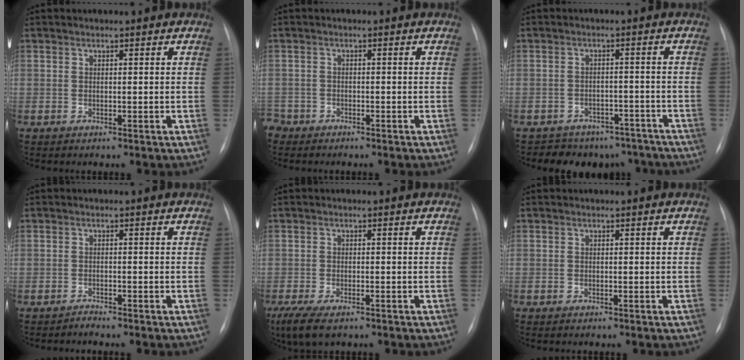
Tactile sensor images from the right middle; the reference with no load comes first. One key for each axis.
{"total": 2.8, "fx": -2.3, "fy": 1.6, "fz": -0.3, "tx": 0.006, "ty": 0.003, "tz": -0.048}
{"total": 9.1, "fx": -7.5, "fy": 5.1, "fz": 0.4, "tx": 0.011, "ty": 0.027, "tz": -0.085}
{"total": 0.8, "fx": -0.7, "fy": -0.2, "fz": -0.2, "tx": 0.008, "ty": -0.003, "tz": -0.009}
{"total": 5.9, "fx": -4.0, "fy": 2.0, "fz": 3.9, "tx": -0.074, "ty": -0.015, "tz": -0.064}
{"total": 0.0}